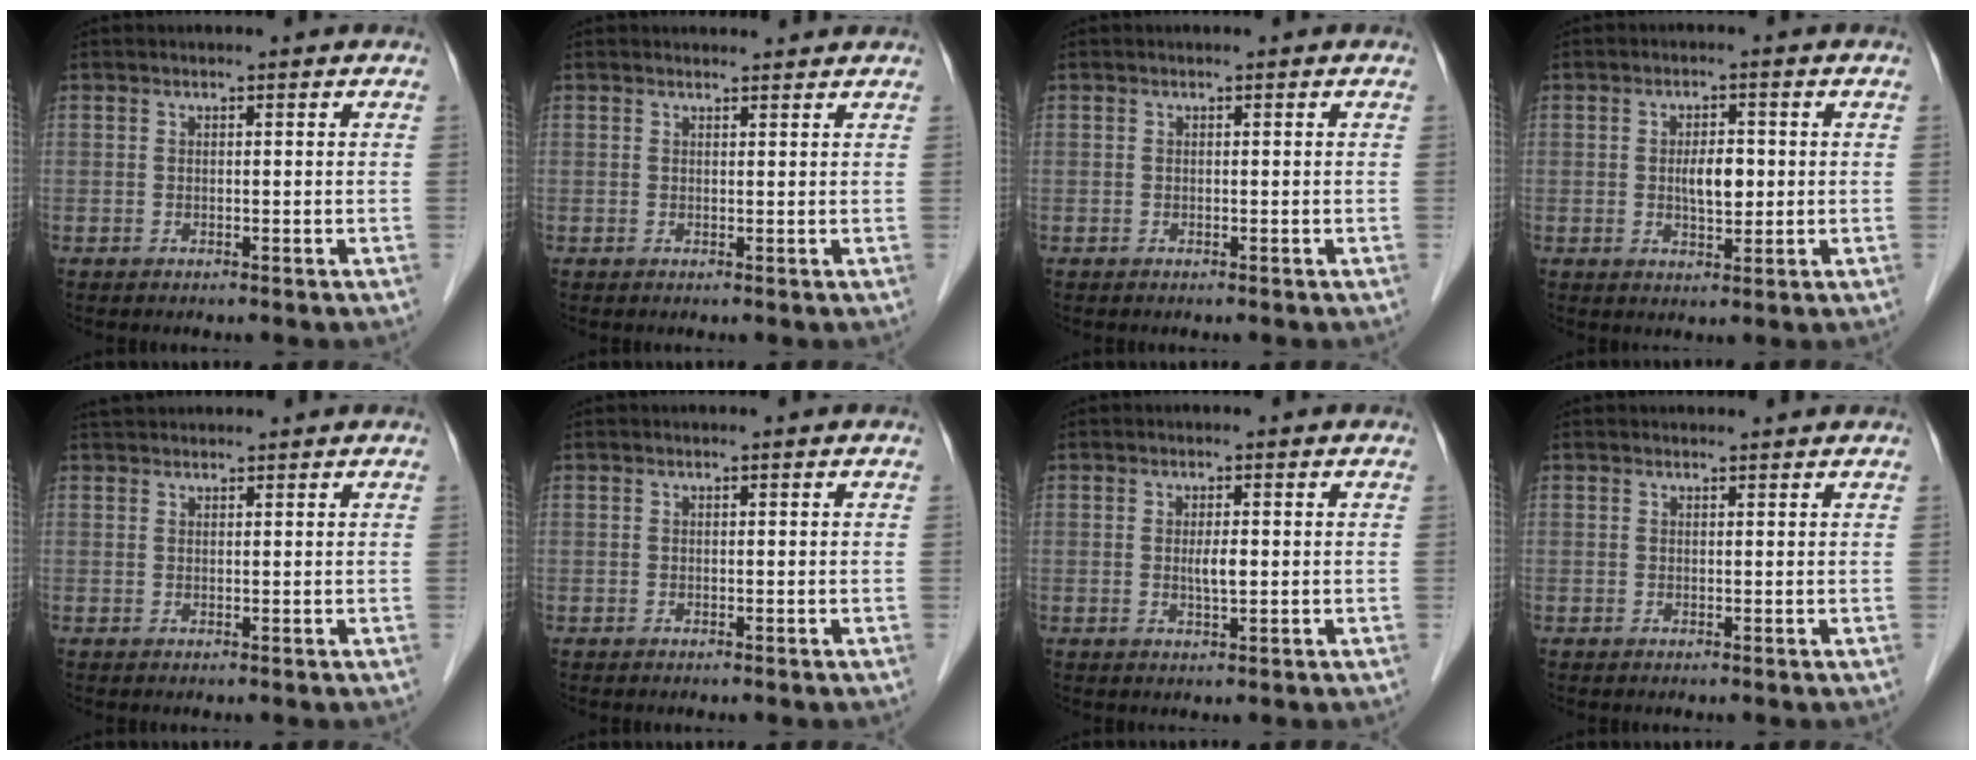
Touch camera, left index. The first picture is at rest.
{"total": 2.8, "force": [2.7, 0.7, 0.2], "torque": [-0.008, 0.012, 0.032]}
{"total": 0.0}
{"total": 4.1, "force": [0.1, 1.7, 3.7], "torque": [-0.066, 0.000, 0.005]}
{"total": 3.6, "force": [3.5, 0.6, 1.0], "torque": [-0.014, 0.038, 0.059]}
{"total": 0.0}
{"total": 2.2, "force": [0.1, 0.4, 2.1], "torque": [-0.042, -0.002, 0.003]}
{"total": 1.8, "force": [1.8, 0.4, 0.1], "torque": [-0.011, 0.010, 0.021]}